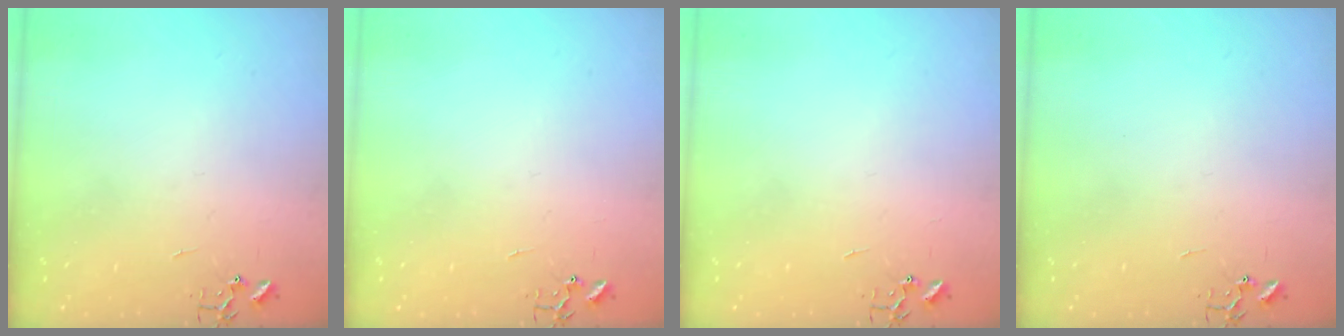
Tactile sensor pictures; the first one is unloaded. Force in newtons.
{"total": 0.0}
{"total": 0.0}
{"total": 0.0}